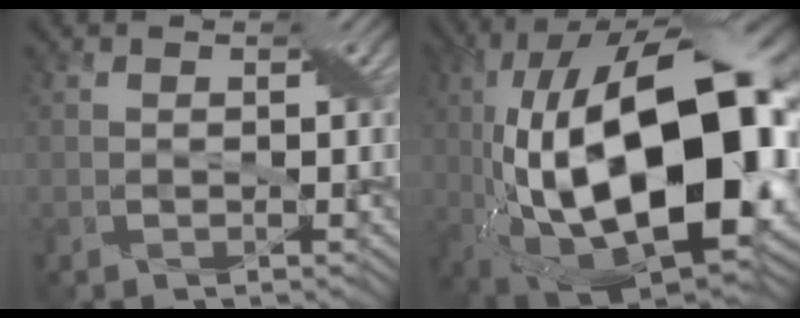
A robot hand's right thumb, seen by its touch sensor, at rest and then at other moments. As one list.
[{"total": 23.1, "force": [-1.4, 10.6, 20.5], "torque": [-0.389, 0.000, -0.033]}]